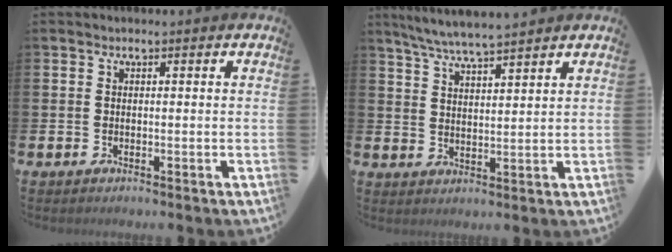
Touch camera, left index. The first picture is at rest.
{"total": 5.5, "force": [5.3, -0.1, 1.6], "torque": [-0.045, -0.024, 0.094]}